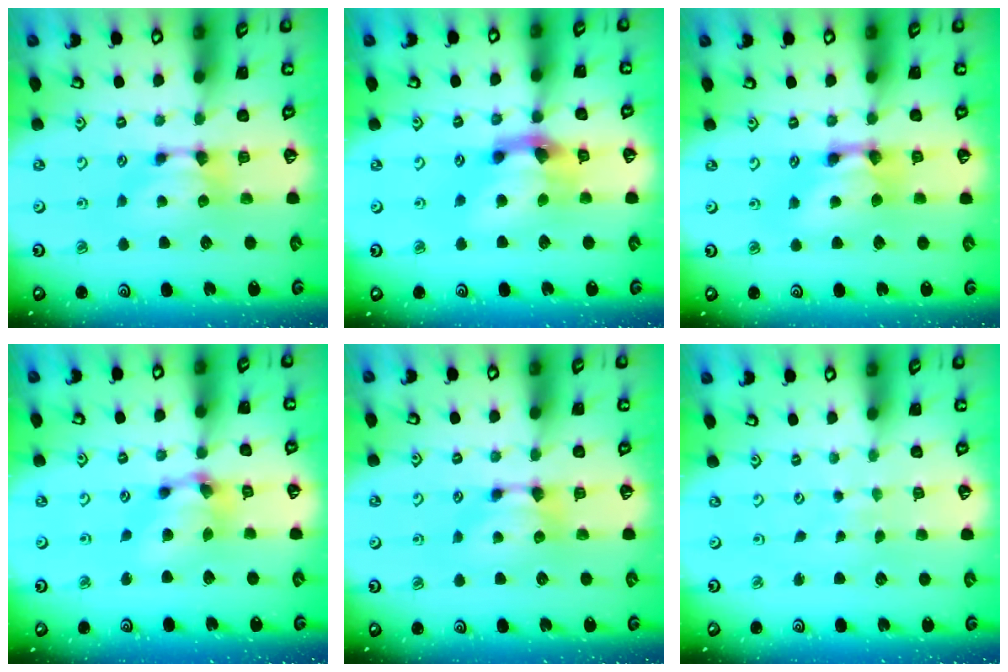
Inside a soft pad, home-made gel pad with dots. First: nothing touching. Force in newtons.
{"total": 5.8, "press": 5.3, "slide": 2.4}
{"total": 3.4, "press": 3.4, "slide": 0.2}
{"total": 5.9, "press": 5.5, "slide": 1.9}
{"total": 0.0}
{"total": 5.7, "press": 5.7, "slide": 0.2}